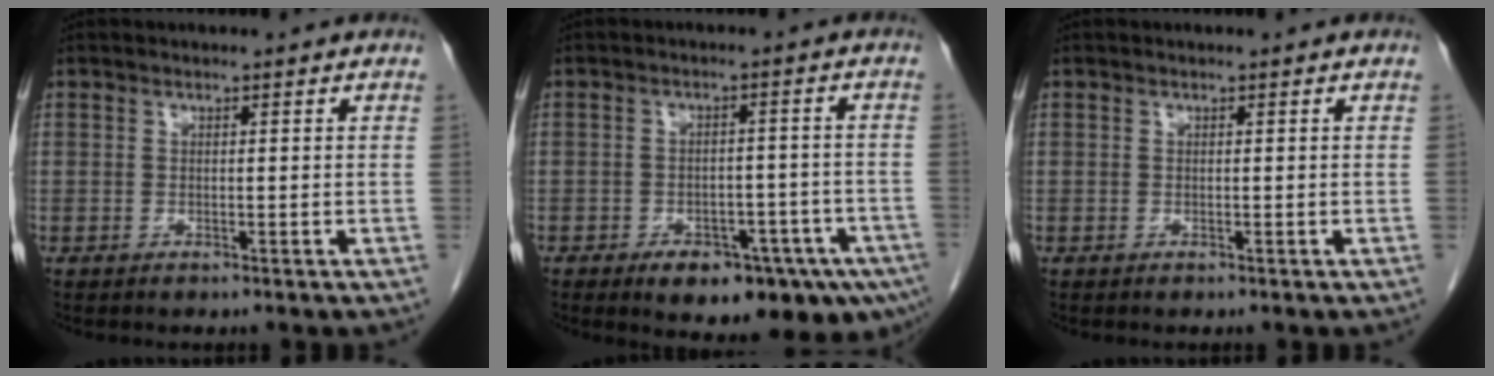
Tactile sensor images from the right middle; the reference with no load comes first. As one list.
[{"total": 14.0, "force": [-8.5, 5.6, 9.6], "torque": [-0.076, 0.017, -0.107]}, {"total": 0.0}]